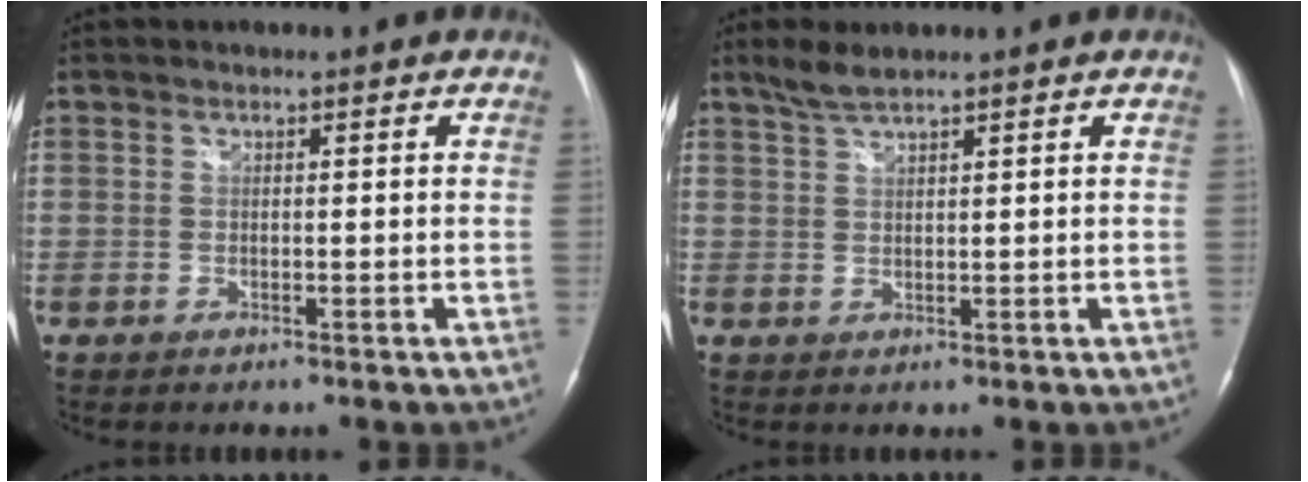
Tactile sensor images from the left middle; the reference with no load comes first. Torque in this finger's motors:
{"motor_torque": [0.26, -0.13, -0.03, 0.03]}